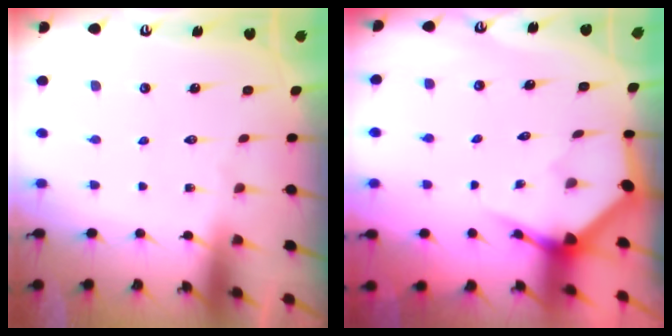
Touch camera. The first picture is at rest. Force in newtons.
{"total": 3.6, "press": 3.6, "slide": 0.2}